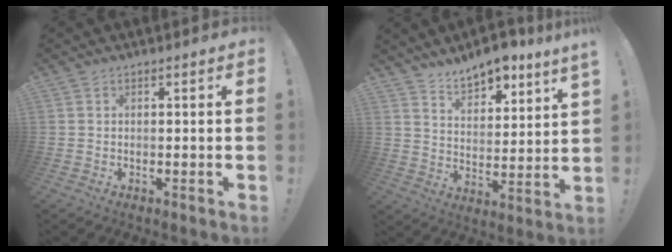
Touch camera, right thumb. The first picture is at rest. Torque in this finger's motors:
{"motor_torque": [-0.50, 1.17, 0.16, 0.34, 0.07]}